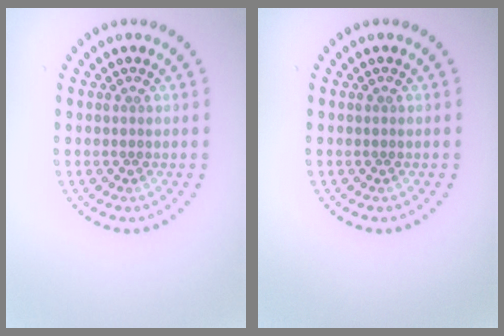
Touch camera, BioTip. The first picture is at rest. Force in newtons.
{"total": 0.0}